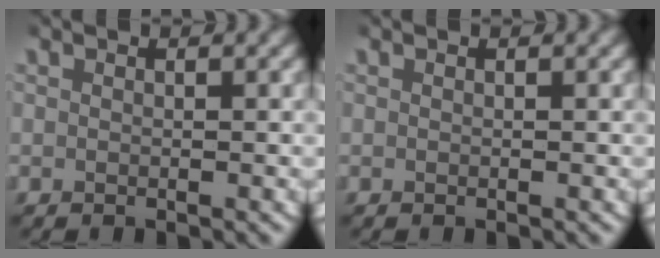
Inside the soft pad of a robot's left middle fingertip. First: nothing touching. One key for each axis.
{"total": 0.0}